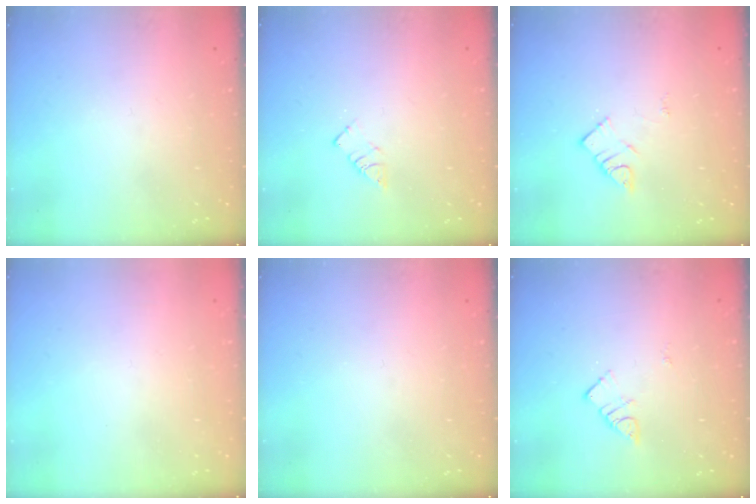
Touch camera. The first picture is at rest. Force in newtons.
{"total": 3.3, "press": 3.3, "slide": 0.3}
{"total": 5.3, "press": 5.3, "slide": 0.2}
{"total": 1.7, "press": 1.7, "slide": 0.2}
{"total": 0.0}
{"total": 4.4, "press": 4.4, "slide": 0.4}